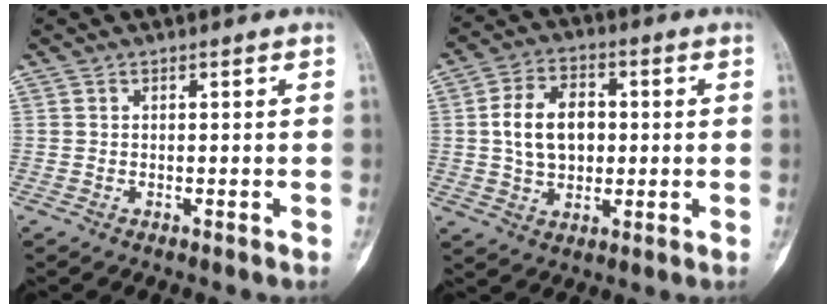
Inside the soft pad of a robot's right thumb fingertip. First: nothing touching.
{"total": 10.5, "force": [0.8, 7.3, 7.5], "torque": [-0.110, 0.007, 0.014]}